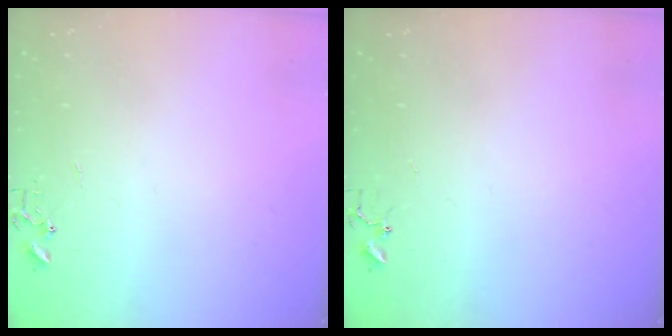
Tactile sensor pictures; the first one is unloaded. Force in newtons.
{"total": 3.8, "press": 3.7, "slide": 0.3}